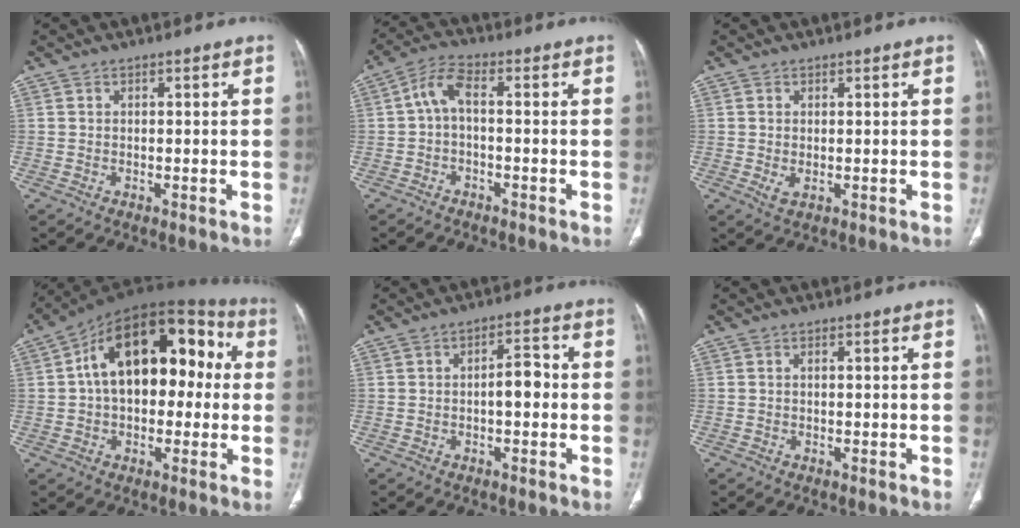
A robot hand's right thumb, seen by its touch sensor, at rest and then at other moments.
{"total": 4.9, "force": [-0.6, 2.0, 4.4], "torque": [-0.092, 0.024, -0.018]}
{"total": 1.9, "force": [-0.1, 1.1, 1.6], "torque": [-0.035, -0.006, 0.004]}
{"total": 20.9, "force": [2.6, 12.6, 16.5], "torque": [-0.222, 0.051, 0.030]}
{"total": 4.5, "force": [-0.5, 2.1, 3.9], "torque": [-0.049, 0.015, -0.013]}
{"total": 0.0}